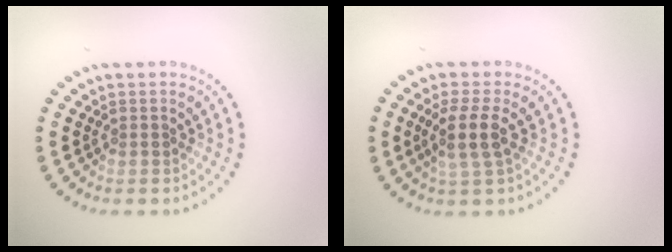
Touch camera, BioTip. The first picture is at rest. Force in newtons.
{"total": 2.8, "press": 2.3, "slide": 1.6}